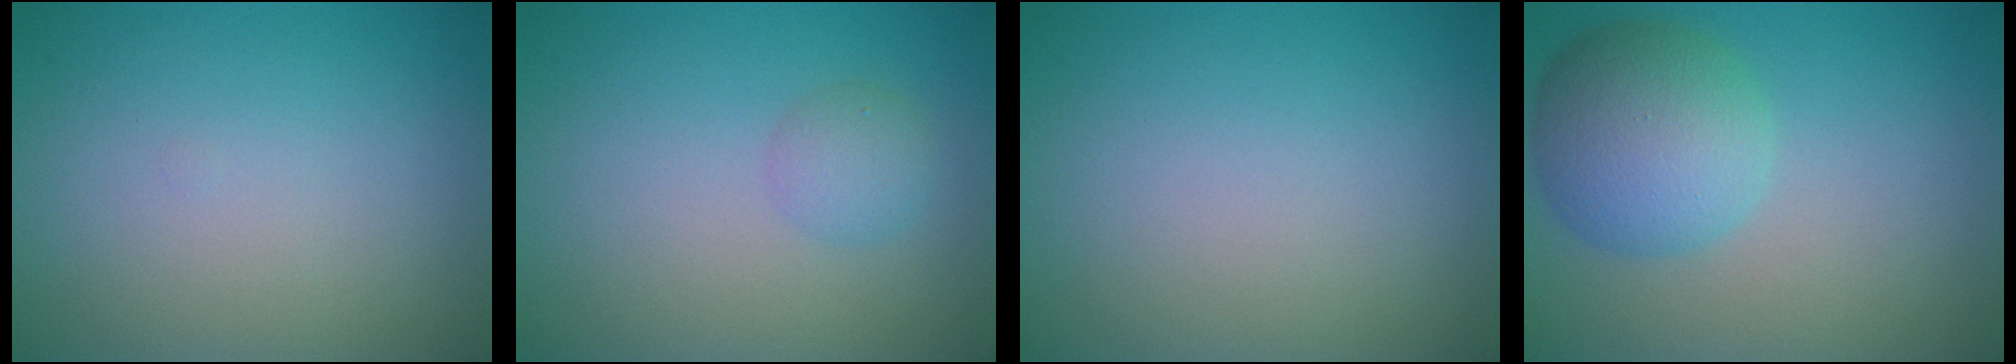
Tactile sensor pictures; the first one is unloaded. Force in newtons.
{"total": 1.6, "press": 1.6, "slide": 0.1}
{"total": 0.0}
{"total": 6.1, "press": 6.1, "slide": 0.1}